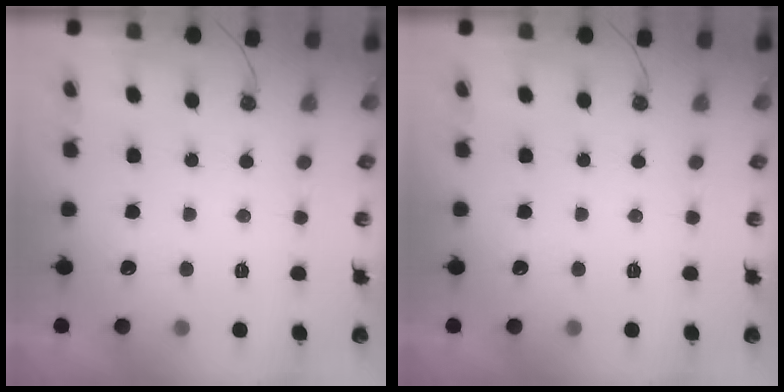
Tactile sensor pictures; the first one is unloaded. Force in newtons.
{"total": 0.0}